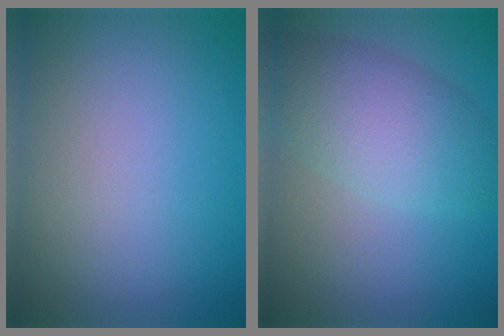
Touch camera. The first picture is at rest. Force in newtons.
{"total": 5.6, "press": 5.6, "slide": 0.1}